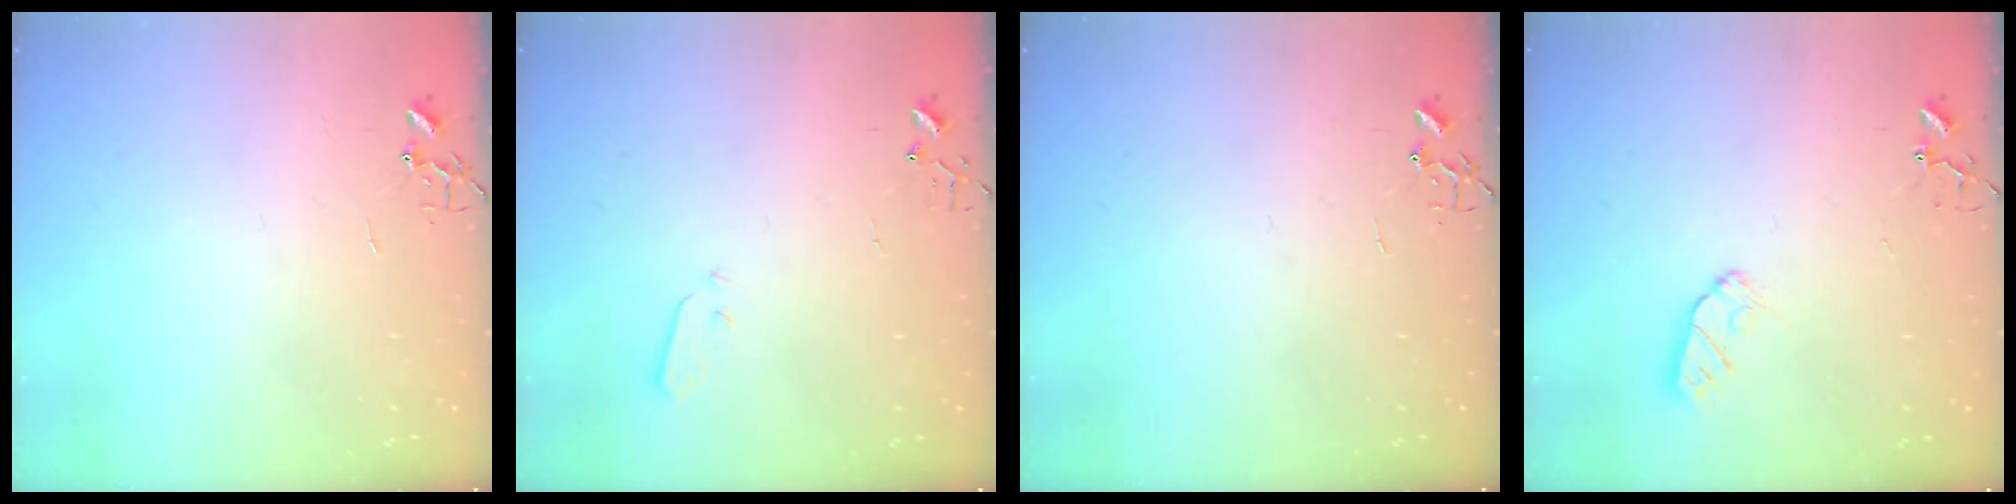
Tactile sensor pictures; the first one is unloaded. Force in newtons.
{"total": 3.2, "press": 3.2, "slide": 0.1}
{"total": 0.0}
{"total": 4.5, "press": 4.5, "slide": 0.6}